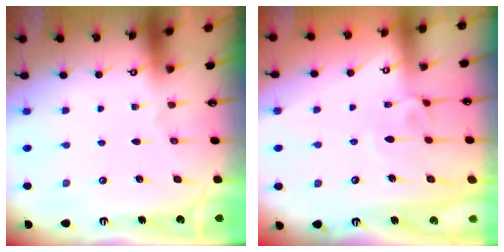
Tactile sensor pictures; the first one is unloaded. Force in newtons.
{"total": 2.7, "press": 2.6, "slide": 0.7}